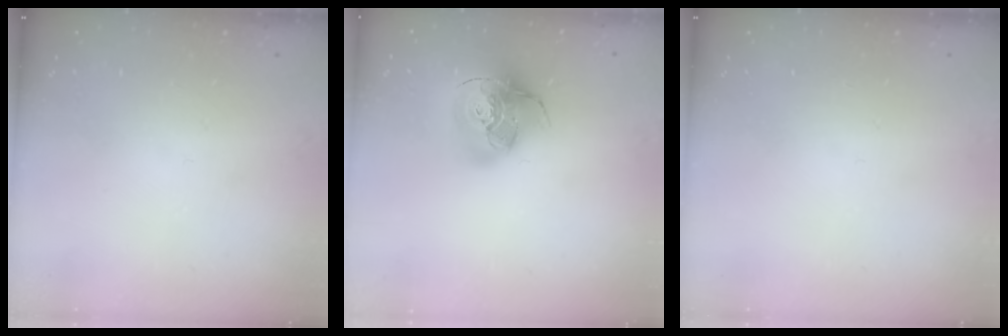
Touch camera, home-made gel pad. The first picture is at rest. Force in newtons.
{"total": 18.8, "press": 18.6, "slide": 2.5}
{"total": 0.0}